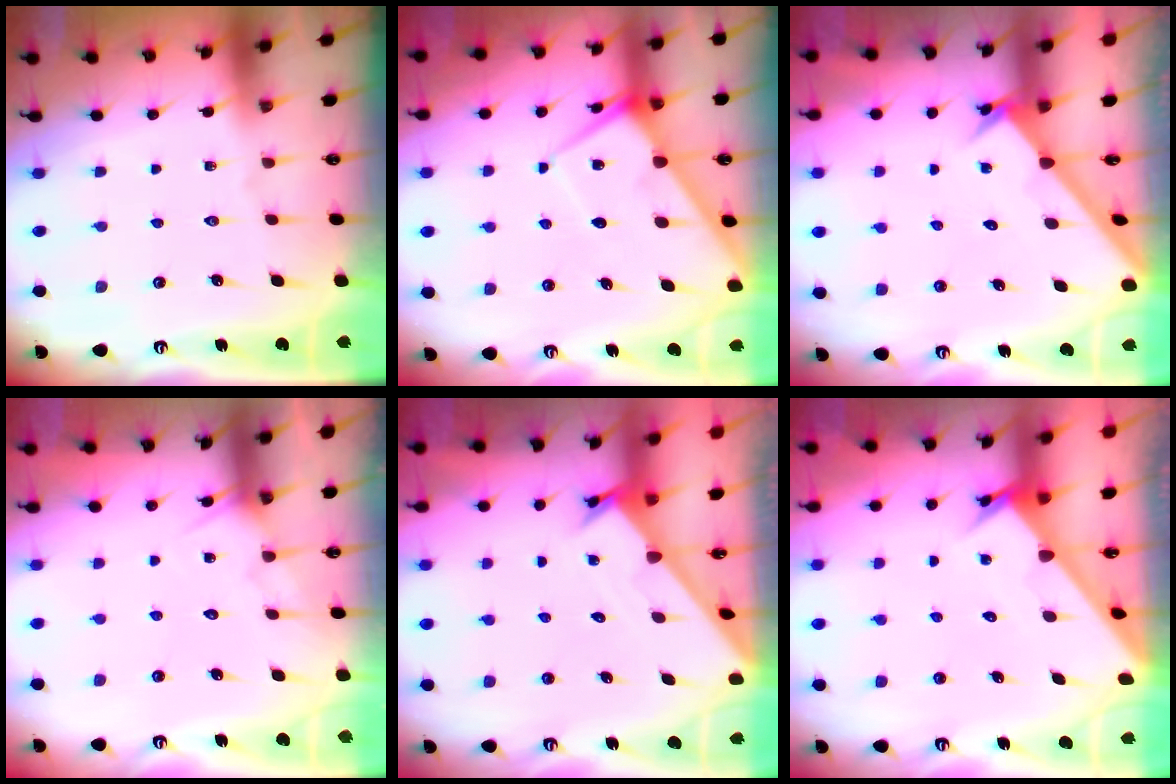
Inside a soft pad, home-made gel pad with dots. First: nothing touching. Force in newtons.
{"total": 6.4, "press": 6.4, "slide": 0.7}
{"total": 2.1, "press": 2.1, "slide": 0.2}
{"total": 6.6, "press": 6.6, "slide": 0.5}
{"total": 1.7, "press": 1.7, "slide": 0.1}
{"total": 2.8, "press": 2.8, "slide": 0.1}